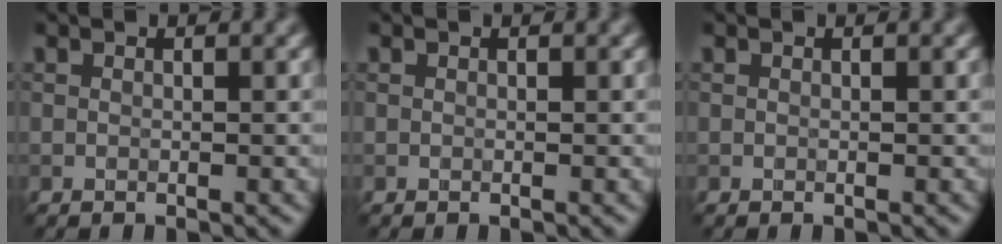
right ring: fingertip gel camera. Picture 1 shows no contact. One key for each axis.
{"total": 0.0}
{"total": 0.0}